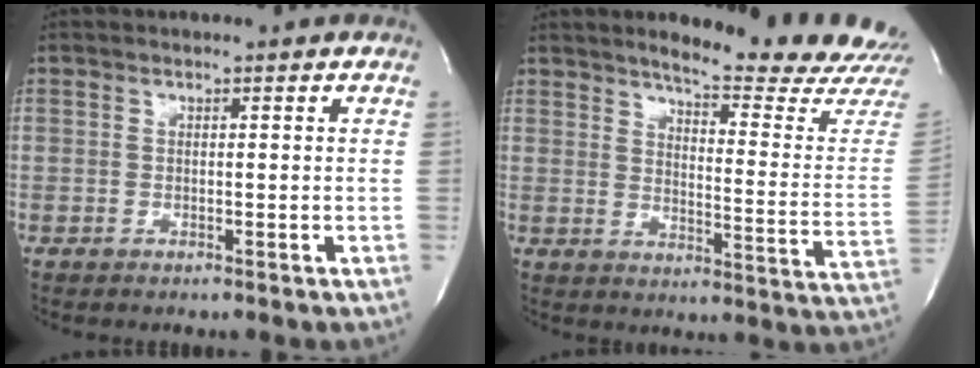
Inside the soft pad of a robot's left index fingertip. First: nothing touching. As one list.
[{"total": 17.0, "force": [16.0, -0.8, 5.8], "torque": [-0.085, -0.120, 0.185]}]